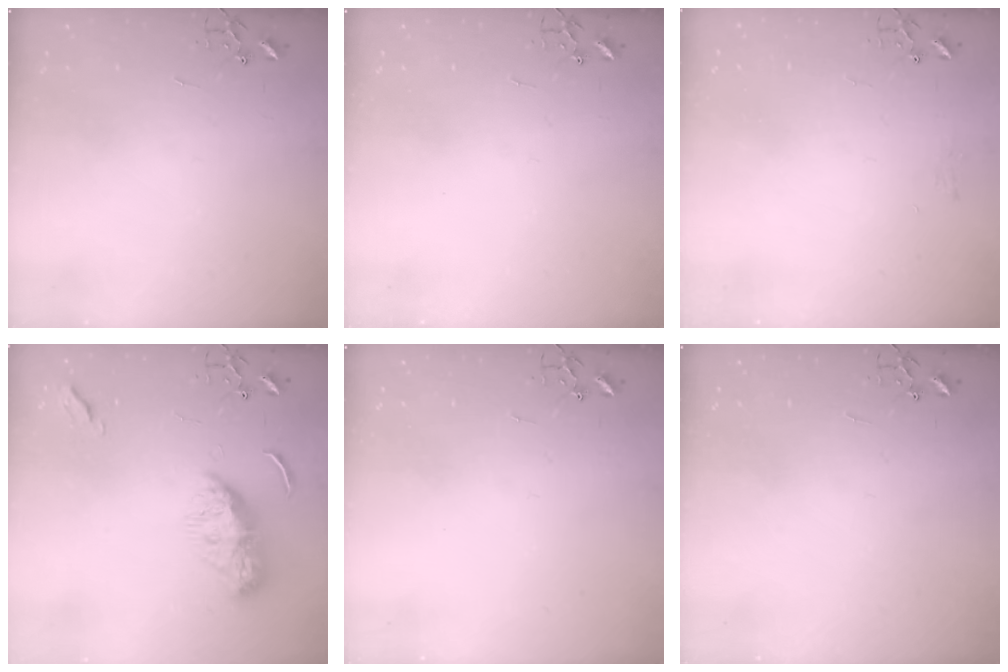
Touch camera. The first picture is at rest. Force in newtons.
{"total": 0.0}
{"total": 6.3, "press": 6.3, "slide": 0.7}
{"total": 10.4, "press": 10.3, "slide": 0.7}
{"total": 0.0}
{"total": 0.0}